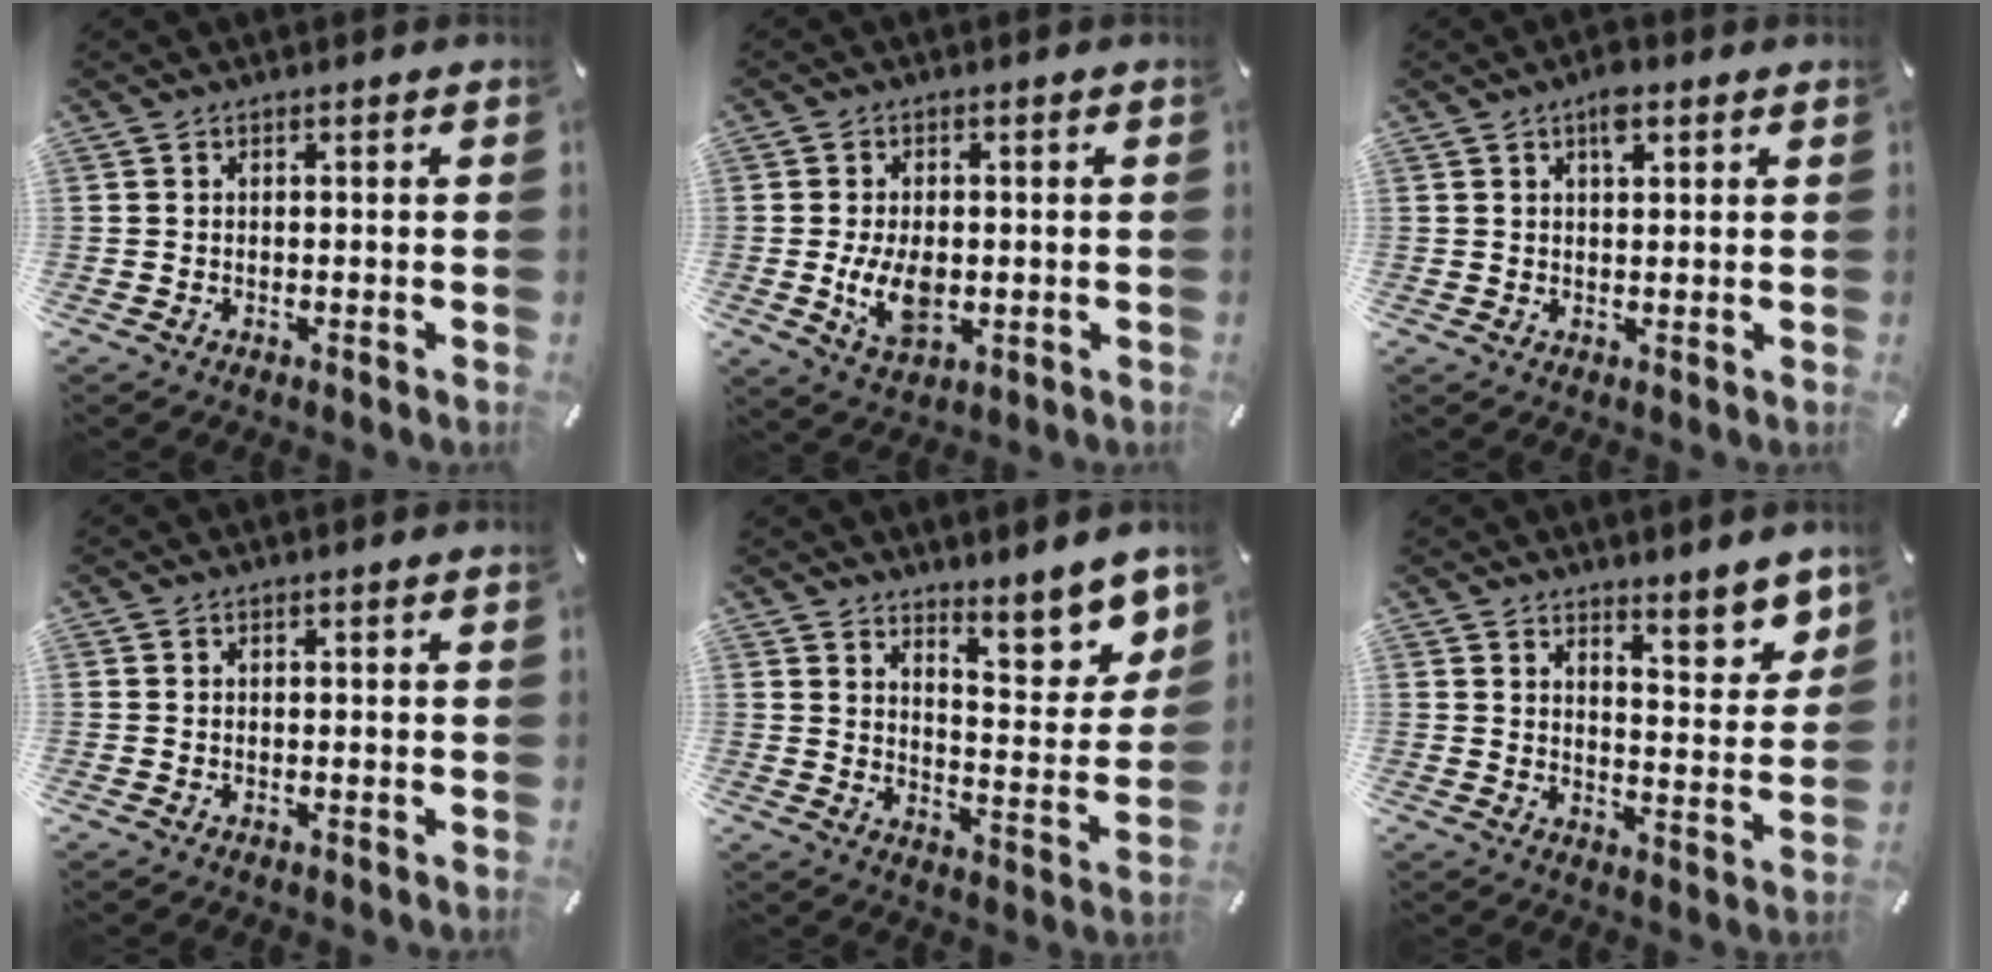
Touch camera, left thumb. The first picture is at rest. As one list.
[{"total": 8.2, "force": [-0.9, 5.1, 6.4], "torque": [-0.141, -0.007, -0.017]}, {"total": 4.3, "force": [2.3, 1.8, 3.2], "torque": [-0.052, -0.001, 0.036]}, {"total": 0.0}, {"total": 10.8, "force": [8.9, 3.6, 5.1], "torque": [-0.048, -0.082, 0.153]}, {"total": 7.6, "force": [6.6, 2.3, 2.9], "torque": [-0.017, -0.068, 0.111]}]